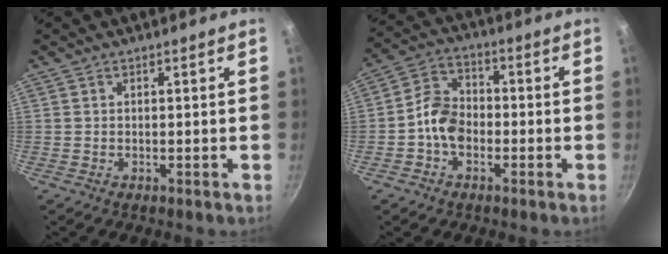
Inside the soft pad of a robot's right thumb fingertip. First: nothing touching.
{"total": 7.5, "force": [-2.1, 5.5, 4.6], "torque": [-0.063, 0.029, -0.051]}